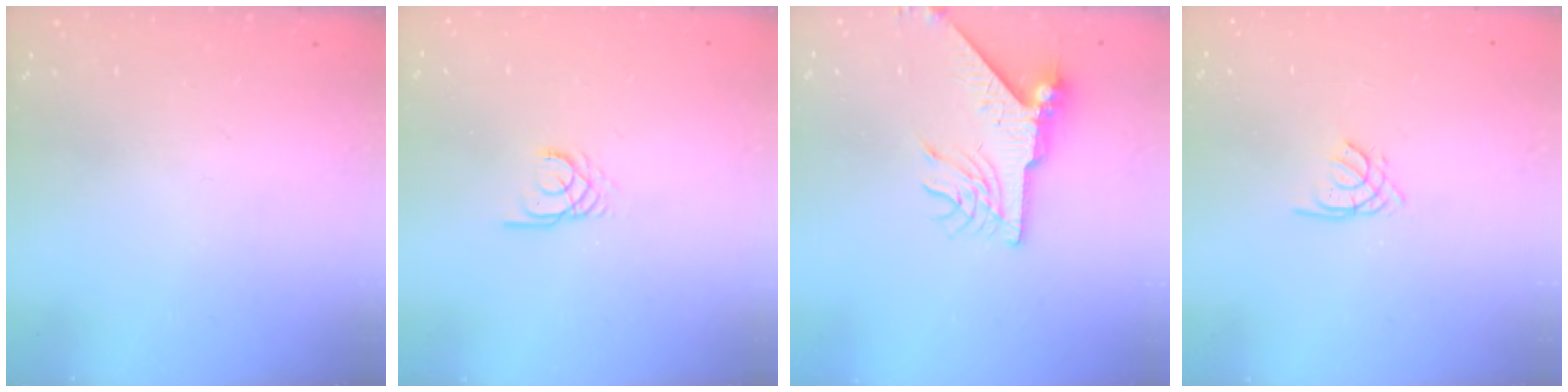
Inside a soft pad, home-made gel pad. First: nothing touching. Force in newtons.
{"total": 2.4, "press": 2.4, "slide": 0.3}
{"total": 8.5, "press": 8.4, "slide": 1.0}
{"total": 1.1, "press": 1.1, "slide": 0.3}